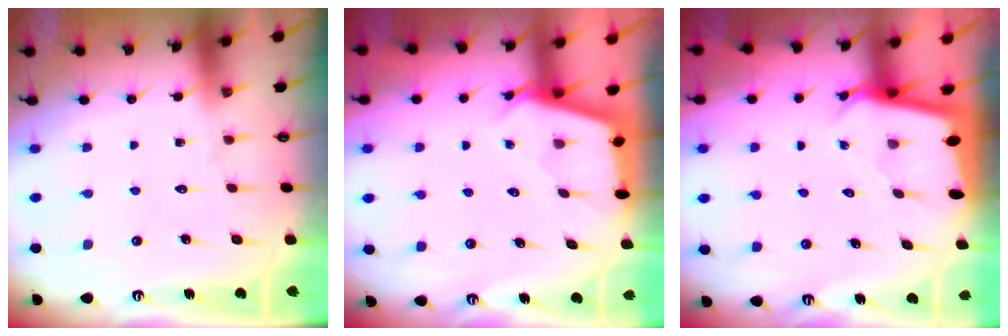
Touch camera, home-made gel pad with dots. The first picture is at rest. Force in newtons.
{"total": 2.6, "press": 2.6, "slide": 0.3}
{"total": 2.4, "press": 2.4, "slide": 0.2}